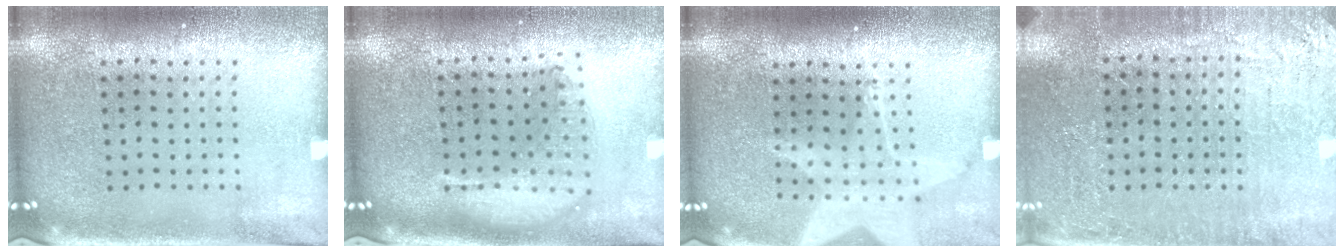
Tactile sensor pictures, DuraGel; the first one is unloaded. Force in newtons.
{"total": 1.8, "press": 1.6, "slide": 1.0}
{"total": 1.4, "press": 1.4, "slide": 0.3}
{"total": 2.8, "press": 2.8, "slide": 0.4}